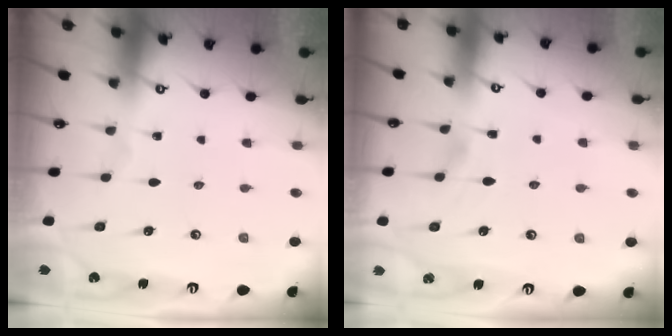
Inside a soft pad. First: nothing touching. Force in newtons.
{"total": 1.1, "press": 0.6, "slide": 1.0}